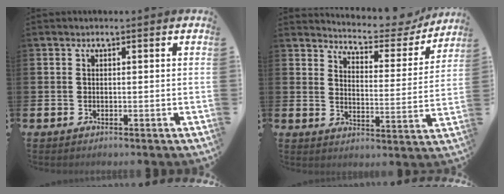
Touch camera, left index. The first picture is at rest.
{"total": 5.2, "force": [5.0, 1.0, 0.9], "torque": [-0.037, -0.048, 0.080]}